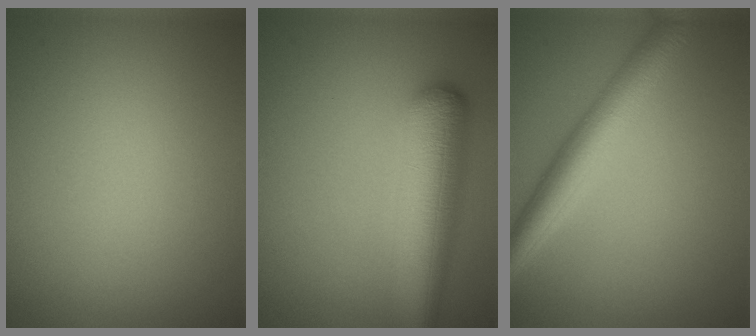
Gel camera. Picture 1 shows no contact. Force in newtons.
{"total": 8.1, "press": 8.1, "slide": 0.4}
{"total": 5.3, "press": 5.3, "slide": 0.2}